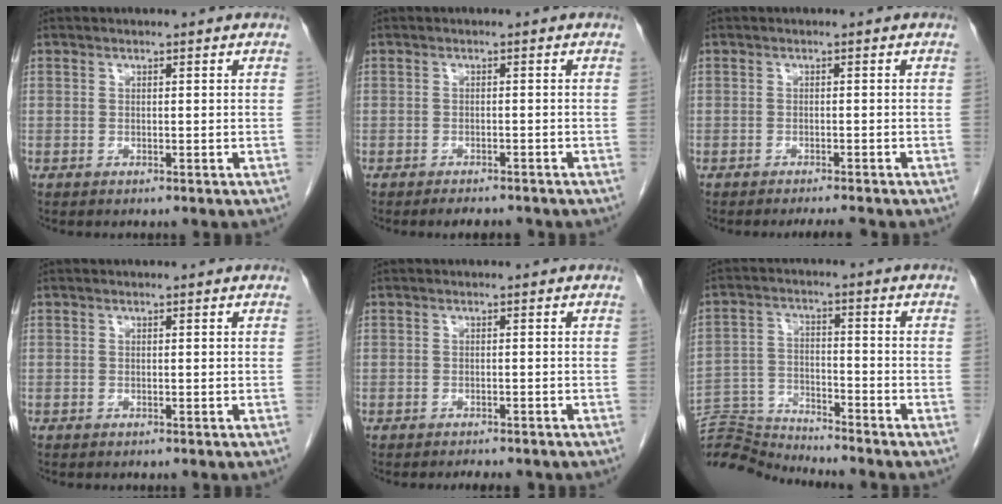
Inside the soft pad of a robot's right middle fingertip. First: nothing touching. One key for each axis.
{"total": 3.2, "fx": -2.9, "fy": 0.8, "fz": 1.1, "tx": -0.014, "ty": -0.004, "tz": -0.037}
{"total": 2.6, "fx": -2.5, "fy": -0.3, "fz": 0.9, "tx": -0.010, "ty": -0.006, "tz": -0.034}
{"total": 0.0}
{"total": 3.0, "fx": -2.6, "fy": 0.7, "fz": 1.2, "tx": -0.018, "ty": -0.005, "tz": -0.029}
{"total": 11.1, "fx": -11.1, "fy": -1.0, "fz": 0.2, "tx": -0.006, "ty": 0.017, "tz": -0.209}